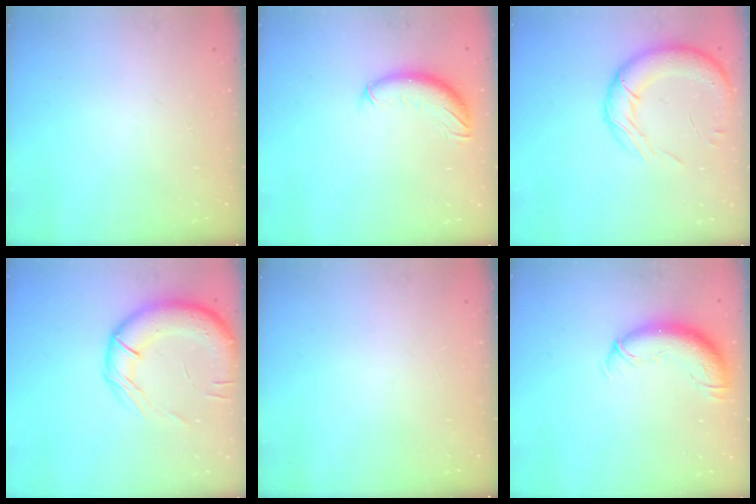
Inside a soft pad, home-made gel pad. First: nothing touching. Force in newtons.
{"total": 10.2, "press": 10.0, "slide": 2.1}
{"total": 16.4, "press": 15.8, "slide": 4.5}
{"total": 17.3, "press": 16.9, "slide": 3.5}
{"total": 0.0}
{"total": 12.1, "press": 11.7, "slide": 3.1}